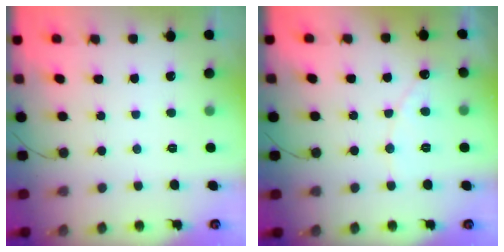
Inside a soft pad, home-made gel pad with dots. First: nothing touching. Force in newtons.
{"total": 5.8, "press": 5.8, "slide": 0.2}